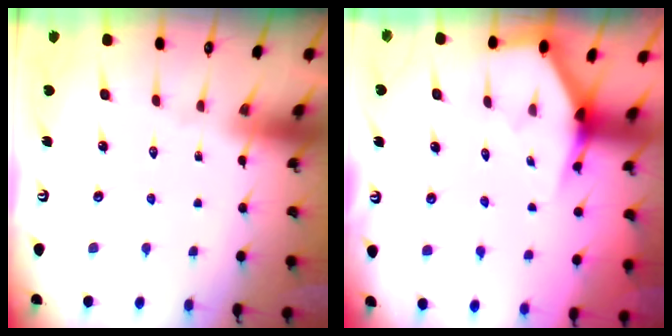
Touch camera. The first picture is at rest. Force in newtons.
{"total": 3.7, "press": 3.7, "slide": 0.3}